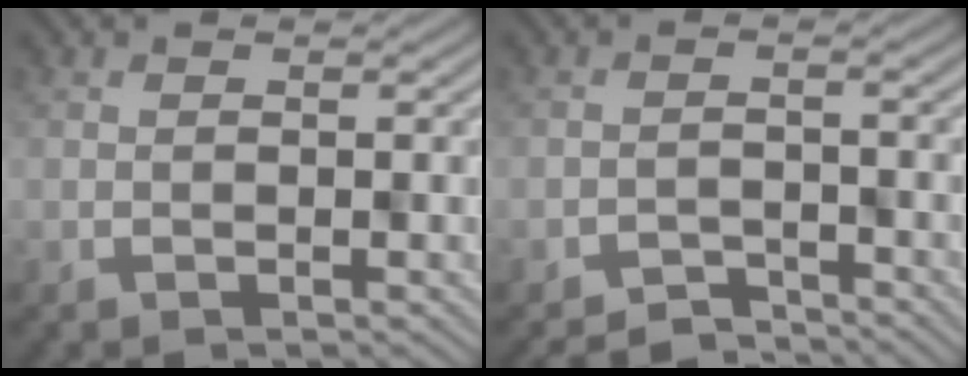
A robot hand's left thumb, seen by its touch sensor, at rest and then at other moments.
{"total": 3.6, "force": [-3.5, 0.7, 0.5], "torque": [-0.006, 0.000, -0.057]}